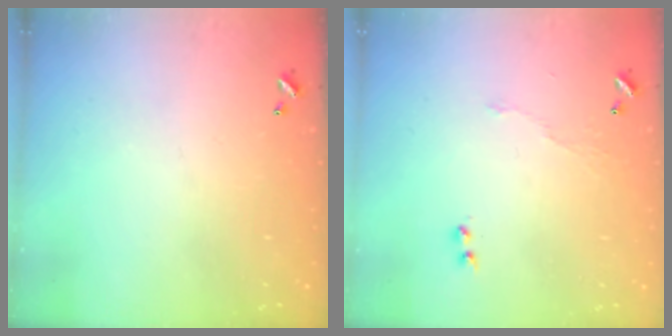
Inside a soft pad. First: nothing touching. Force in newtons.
{"total": 3.5, "press": 3.4, "slide": 0.7}